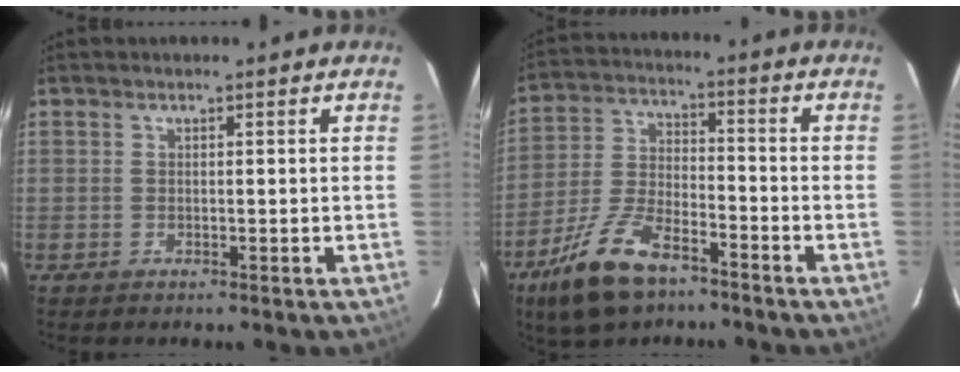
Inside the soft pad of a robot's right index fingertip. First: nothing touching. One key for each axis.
{"total": 12.1, "fx": -8.1, "fy": 4.3, "fz": 7.9, "tx": -0.172, "ty": -0.010, "tz": -0.154}